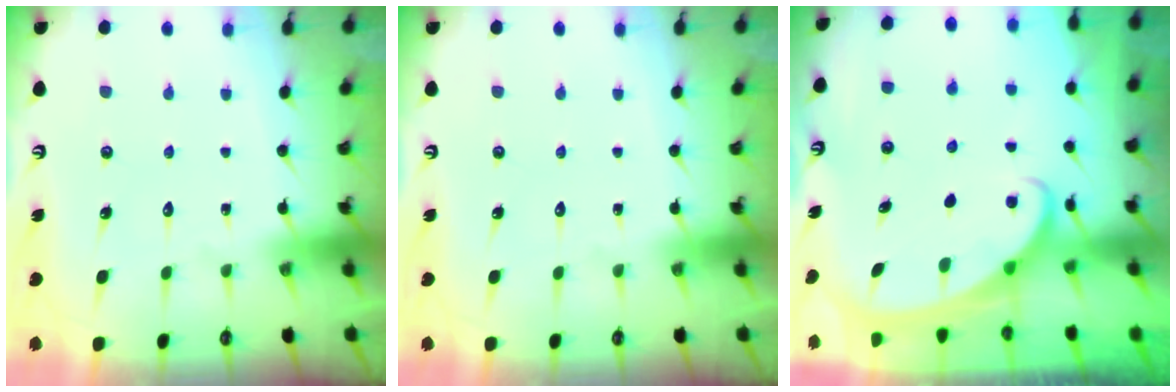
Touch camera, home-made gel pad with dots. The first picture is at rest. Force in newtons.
{"total": 0.0}
{"total": 2.2, "press": 2.2, "slide": 0.3}